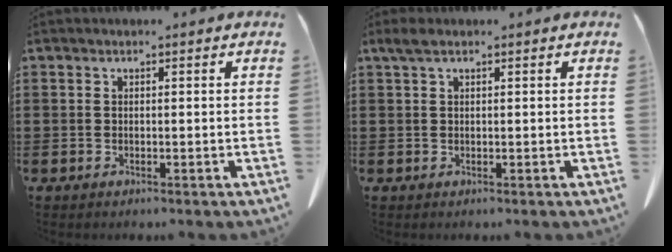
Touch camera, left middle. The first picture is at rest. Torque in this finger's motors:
{"motor_torque": [0.31, 0.07, 0.03, 0.03]}